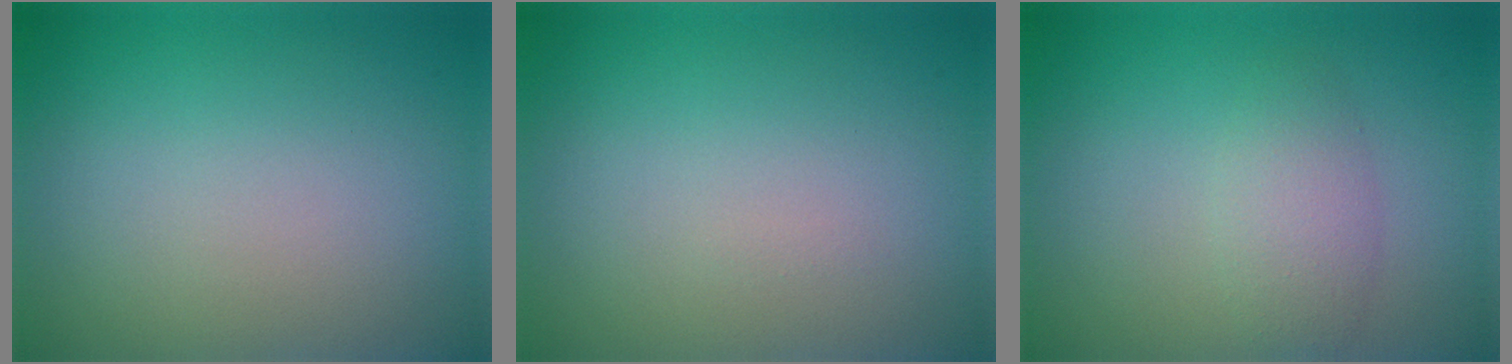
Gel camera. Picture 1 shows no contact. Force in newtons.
{"total": 0.0}
{"total": 2.4, "press": 2.4, "slide": 0.0}